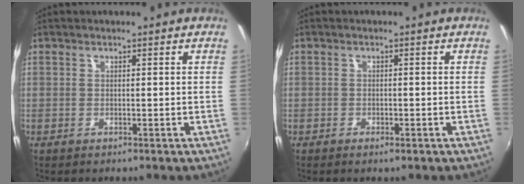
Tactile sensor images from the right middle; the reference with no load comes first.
{"total": 1.3, "force": [-0.9, 0.5, 0.7], "torque": [-0.015, -0.003, -0.015]}